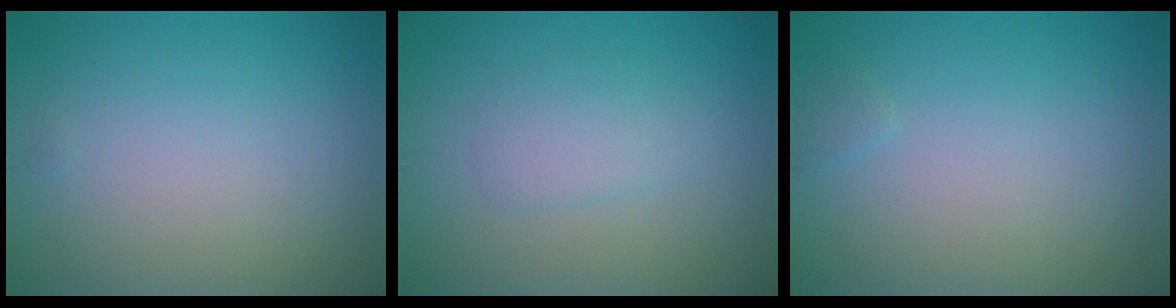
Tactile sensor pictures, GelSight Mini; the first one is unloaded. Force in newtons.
{"total": 1.9, "press": 1.9, "slide": 0.1}
{"total": 0.6, "press": 0.6, "slide": 0.1}